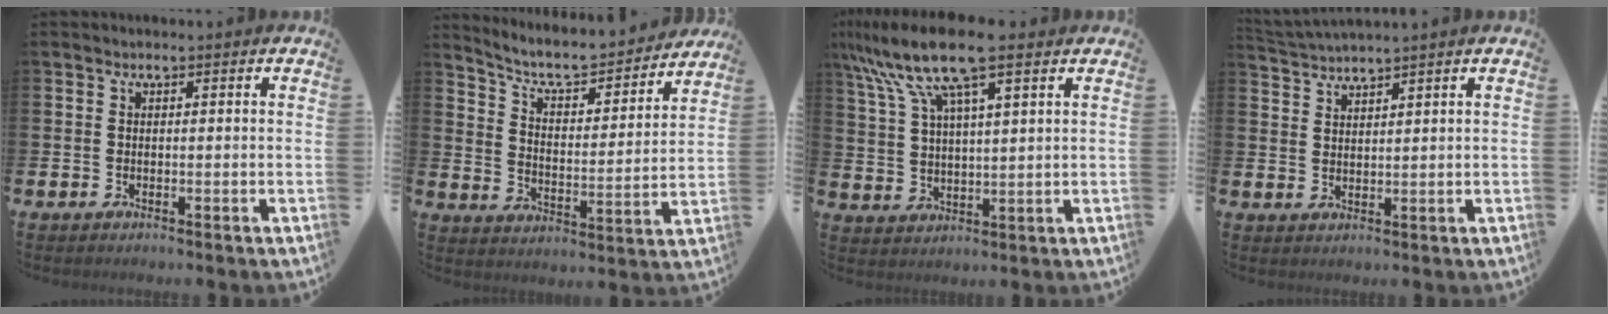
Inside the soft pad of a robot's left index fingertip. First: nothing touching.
{"total": 6.9, "force": [6.4, 1.6, 2.3], "torque": [-0.072, -0.051, 0.104]}
{"total": 11.2, "force": [8.2, 2.3, 7.2], "torque": [-0.166, -0.014, 0.147]}
{"total": 2.4, "force": [2.4, -0.5, -0.3], "torque": [-0.006, -0.010, 0.045]}